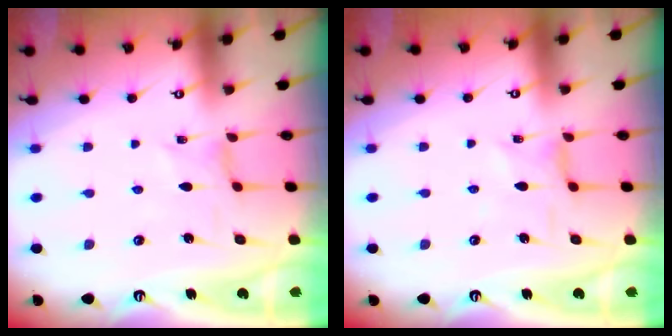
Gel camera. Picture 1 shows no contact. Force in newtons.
{"total": 2.1, "press": 2.1, "slide": 0.5}